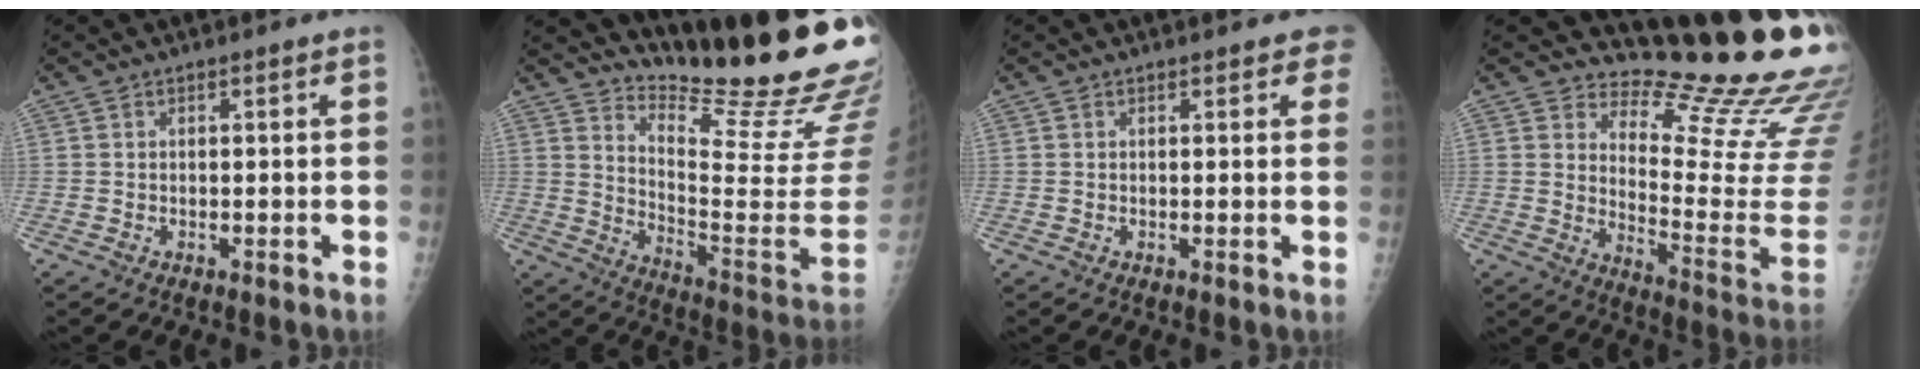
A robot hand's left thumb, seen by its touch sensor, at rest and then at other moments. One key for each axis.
{"total": 23.5, "fx": 19.8, "fy": 3.2, "fz": 12.3, "tx": -0.153, "ty": -0.184, "tz": 0.272}
{"total": 2.4, "fx": 1.7, "fy": 1.3, "fz": 1.1, "tx": 0.014, "ty": -0.002, "tz": 0.008}
{"total": 19.7, "fx": 17.4, "fy": 3.4, "fz": 8.5, "tx": -0.081, "ty": -0.191, "tz": 0.225}